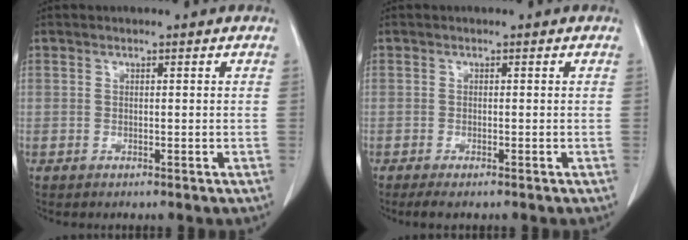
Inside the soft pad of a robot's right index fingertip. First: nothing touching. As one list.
[{"total": 2.4, "force": [-1.8, 0.4, 1.5], "torque": [-0.022, -0.007, -0.025]}]